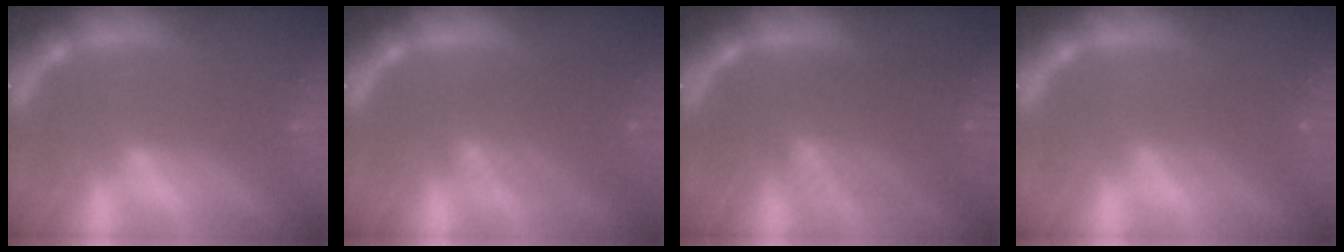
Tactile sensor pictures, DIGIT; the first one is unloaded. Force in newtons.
{"total": 5.1}
{"total": 6.6}
{"total": 2.5}